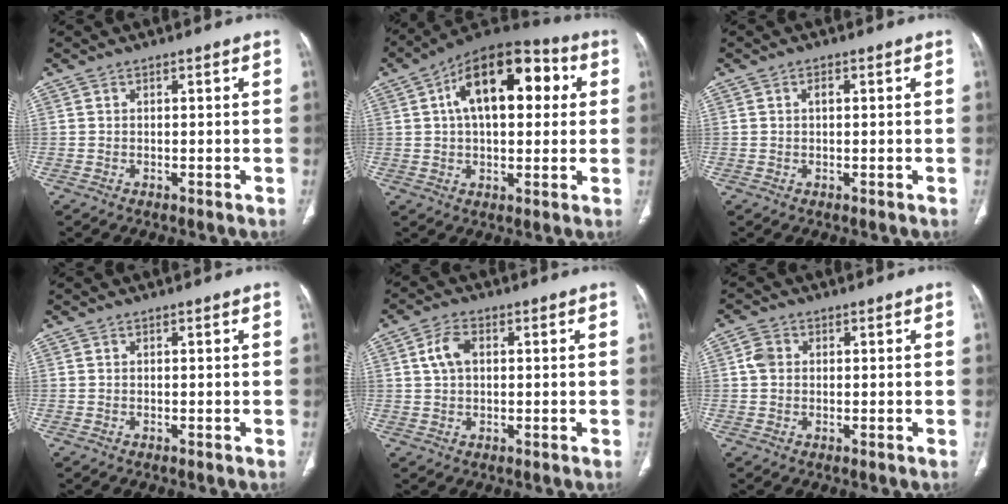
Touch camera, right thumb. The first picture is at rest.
{"total": 19.0, "force": [4.7, 10.2, 15.4], "torque": [-0.204, 0.026, 0.061]}
{"total": 1.2, "force": [0.3, 0.6, 1.0], "torque": [-0.016, 0.003, 0.004]}
{"total": 0.0}
{"total": 5.8, "force": [1.2, 4.7, 3.1], "torque": [-0.035, 0.006, 0.016]}
{"total": 2.9, "force": [0.4, 2.4, 1.6], "torque": [-0.028, 0.007, 0.004]}